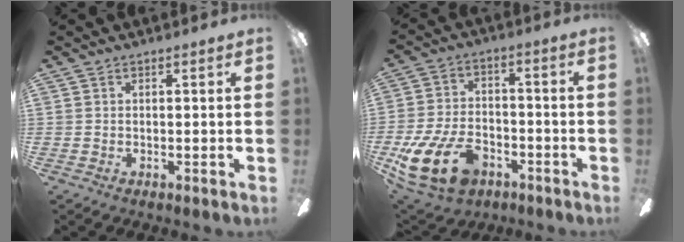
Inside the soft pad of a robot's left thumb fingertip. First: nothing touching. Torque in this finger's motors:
{"motor_torque": [1.27, 3.12, 0.80, -0.53, 0.12]}